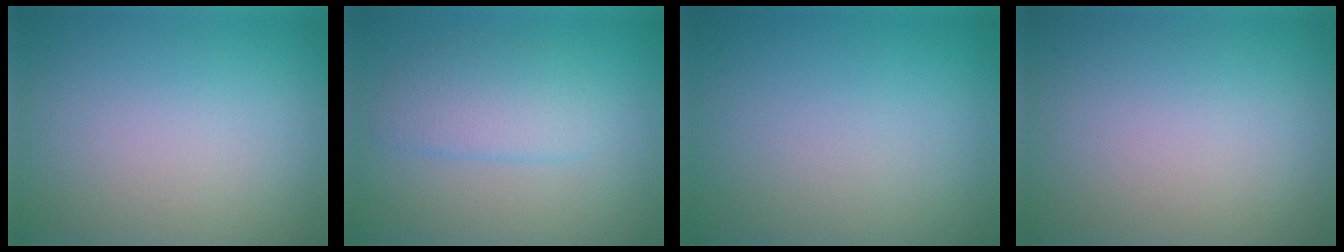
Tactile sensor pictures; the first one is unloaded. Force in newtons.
{"total": 2.9, "press": 2.9, "slide": 0.0}
{"total": 0.0}
{"total": 0.0}